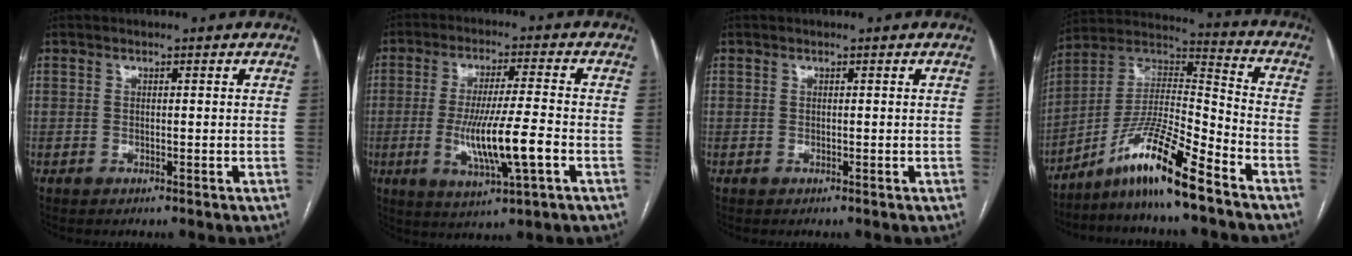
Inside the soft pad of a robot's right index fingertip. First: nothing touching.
{"total": 11.1, "force": [-2.8, 0.5, 10.7], "torque": [-0.203, -0.014, -0.048]}
{"total": 0.0}
{"total": 13.7, "force": [-9.6, 0.3, 9.8], "torque": [-0.186, 0.010, -0.176]}